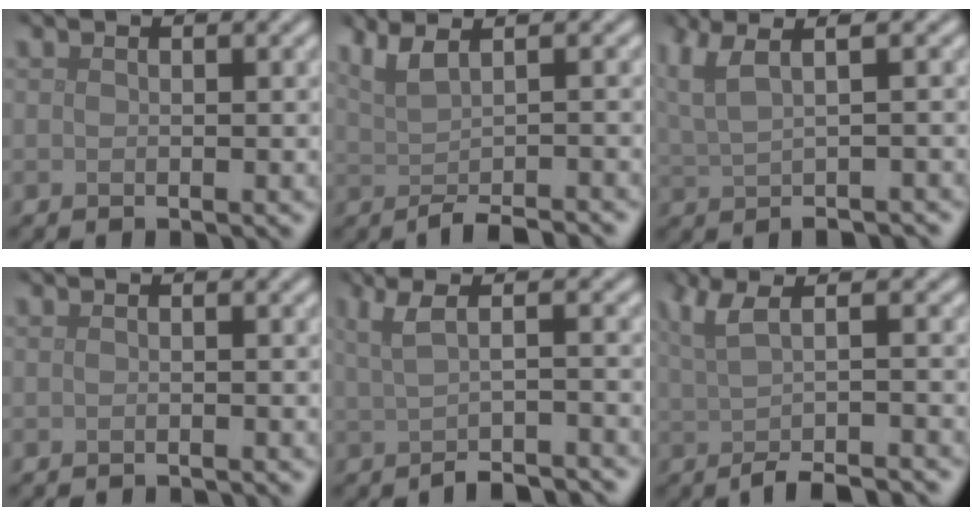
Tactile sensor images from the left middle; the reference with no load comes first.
{"total": 3.8, "force": [-0.3, 1.2, 3.6], "torque": [-0.050, 0.000, -0.005]}
{"total": 4.9, "force": [1.4, 1.8, 4.4], "torque": [-0.071, 0.010, 0.029]}
{"total": 1.1, "force": [-1.0, 0.2, 0.4], "torque": [0.002, -0.007, -0.018]}
{"total": 3.9, "force": [-0.7, 1.3, 3.6], "torque": [-0.054, -0.004, -0.014]}
{"total": 5.5, "force": [-0.5, 1.7, 5.2], "torque": [-0.071, 0.000, -0.015]}